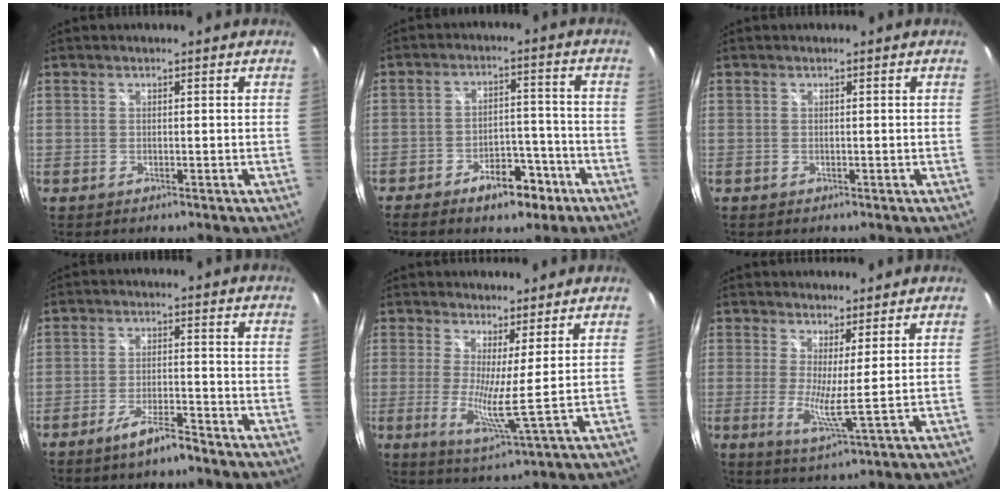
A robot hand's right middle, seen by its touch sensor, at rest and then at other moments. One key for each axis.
{"total": 8.7, "fx": -5.8, "fy": 4.3, "fz": 4.9, "tx": -0.088, "ty": 0.016, "tz": -0.078}
{"total": 0.0}
{"total": 5.5, "fx": -4.3, "fy": 0.4, "fz": 3.3, "tx": -0.076, "ty": -0.002, "tz": -0.075}
{"total": 6.2, "fx": 1.6, "fy": -1.0, "fz": 5.9, "tx": -0.102, "ty": -0.022, "tz": 0.020}
{"total": 4.9, "fx": 1.6, "fy": -0.8, "fz": 4.6, "tx": -0.081, "ty": -0.017, "tz": 0.021}